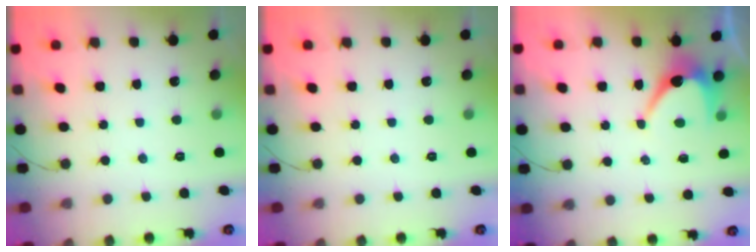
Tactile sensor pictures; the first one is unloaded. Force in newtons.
{"total": 0.0}
{"total": 6.9, "press": 6.9, "slide": 0.8}